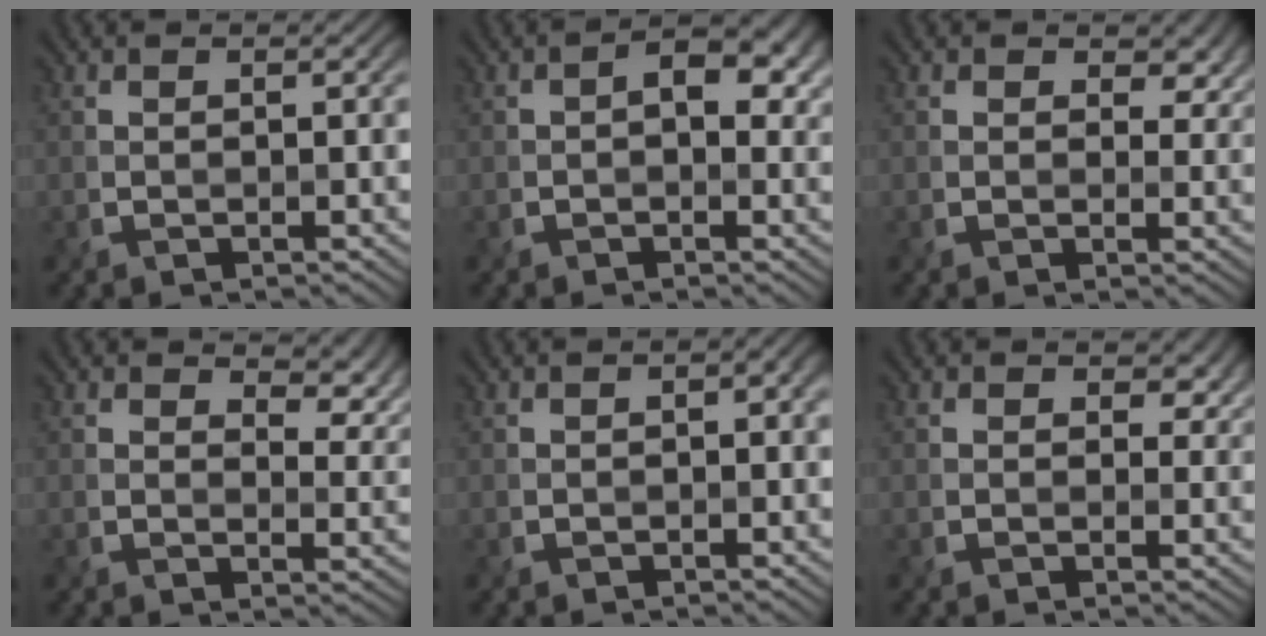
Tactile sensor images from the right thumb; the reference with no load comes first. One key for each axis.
{"total": 5.1, "fx": 0.5, "fy": 3.1, "fz": 4.0, "tx": -0.050, "ty": 0.001, "tz": 0.005}
{"total": 4.3, "fx": 1.9, "fy": 2.8, "fz": 2.6, "tx": -0.035, "ty": -0.008, "tz": 0.027}
{"total": 6.0, "fx": 3.7, "fy": 3.0, "fz": 3.7, "tx": -0.049, "ty": -0.003, "tz": 0.055}
{"total": 2.3, "fx": 0.0, "fy": 1.0, "fz": 2.1, "tx": -0.030, "ty": 0.002, "tz": 0.001}
{"total": 3.1, "fx": 1.2, "fy": 2.2, "fz": 1.8, "tx": -0.027, "ty": -0.006, "tz": 0.018}